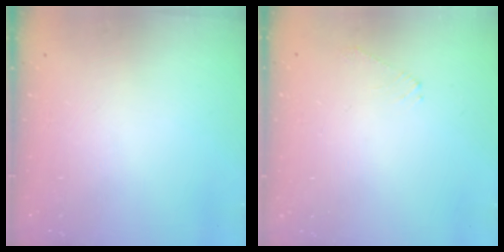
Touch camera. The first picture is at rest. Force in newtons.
{"total": 1.7, "press": 1.6, "slide": 0.4}